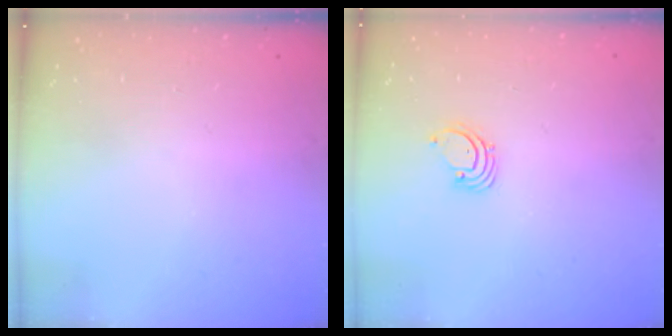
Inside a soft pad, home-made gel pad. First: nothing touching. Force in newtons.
{"total": 1.6, "press": 1.6, "slide": 0.1}